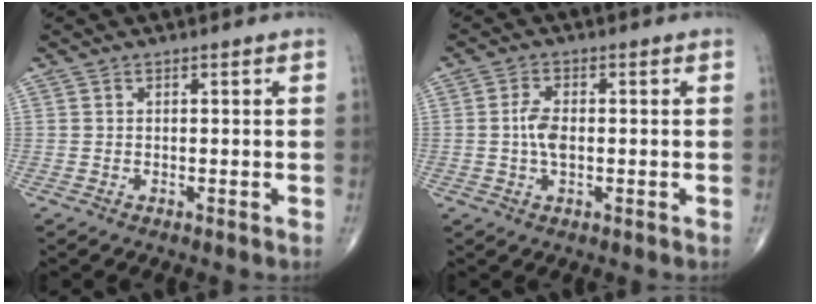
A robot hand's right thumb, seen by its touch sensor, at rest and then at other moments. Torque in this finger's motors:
{"motor_torque": [1.13, 1.03, 0.24, -0.40, 0.05]}